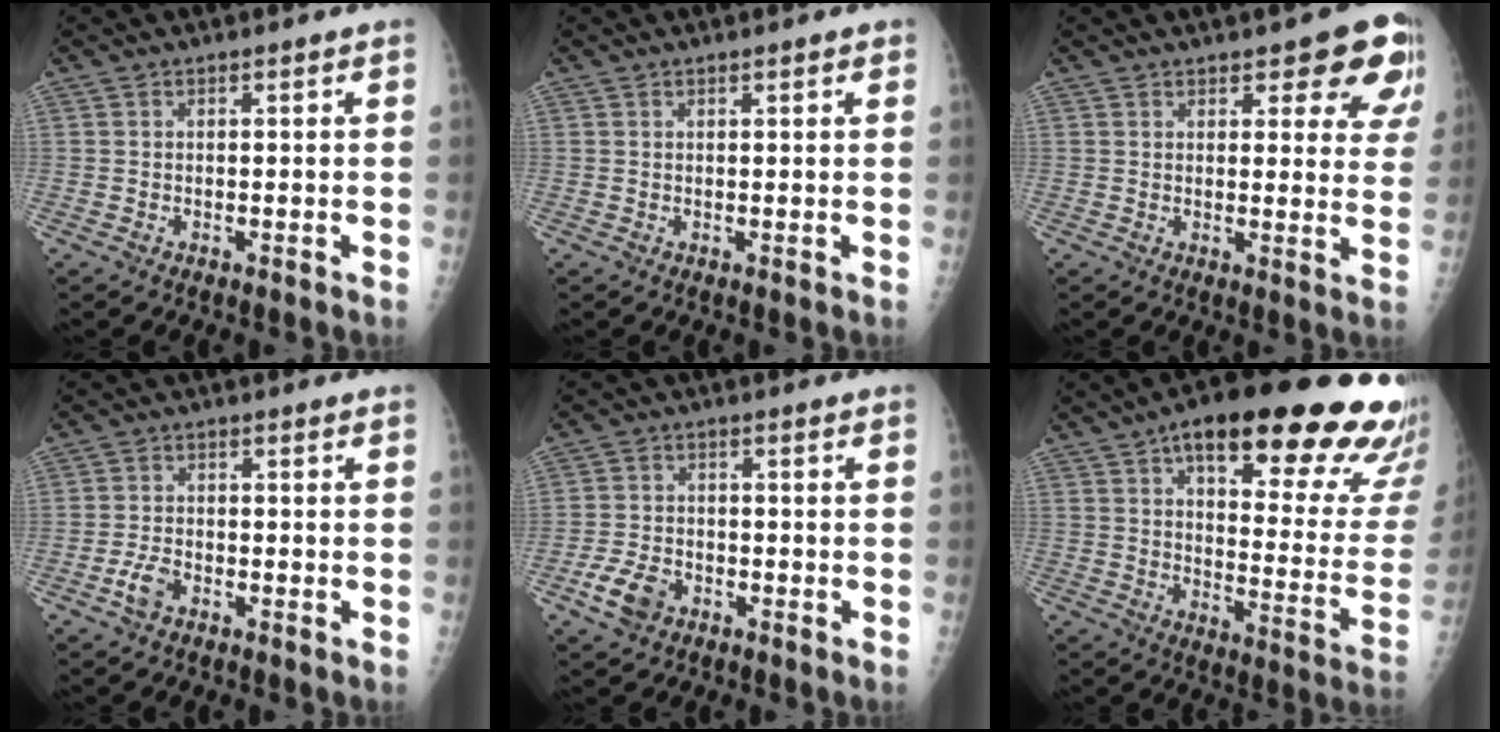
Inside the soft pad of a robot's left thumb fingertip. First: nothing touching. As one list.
[{"total": 1.2, "force": [0.8, 0.3, 0.8], "torque": [-0.012, -0.001, 0.009]}, {"total": 10.6, "force": [6.9, 4.1, 6.9], "torque": [-0.035, -0.033, 0.071]}, {"total": 3.5, "force": [-2.0, 1.9, 2.2], "torque": [-0.047, 0.011, -0.038]}, {"total": 5.9, "force": [-3.1, 4.0, 3.2], "torque": [-0.059, 0.014, -0.054]}, {"total": 29.3, "force": [17.7, 9.7, 21.3], "torque": [-0.236, -0.048, 0.229]}]